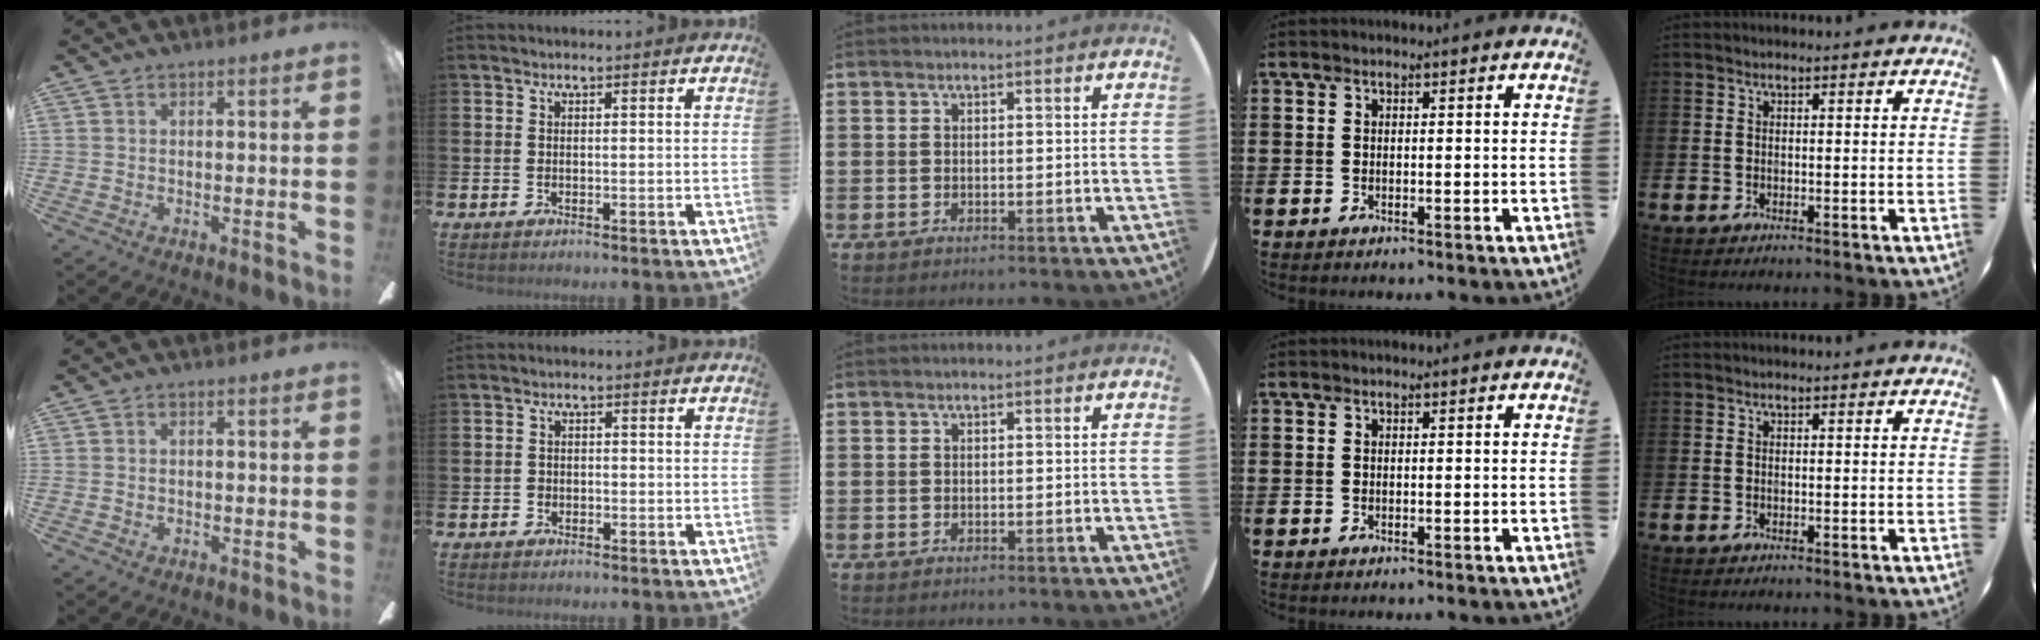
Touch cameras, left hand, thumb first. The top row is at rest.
{"thumb": {"total": 0.7, "force": [-0.3, 0.5, 0.5], "torque": [-0.009, 0.002, -0.007]}, "index": {"total": 0.8, "force": [-0.5, 0.7, 0.2], "torque": [-0.008, 0.005, -0.010]}}